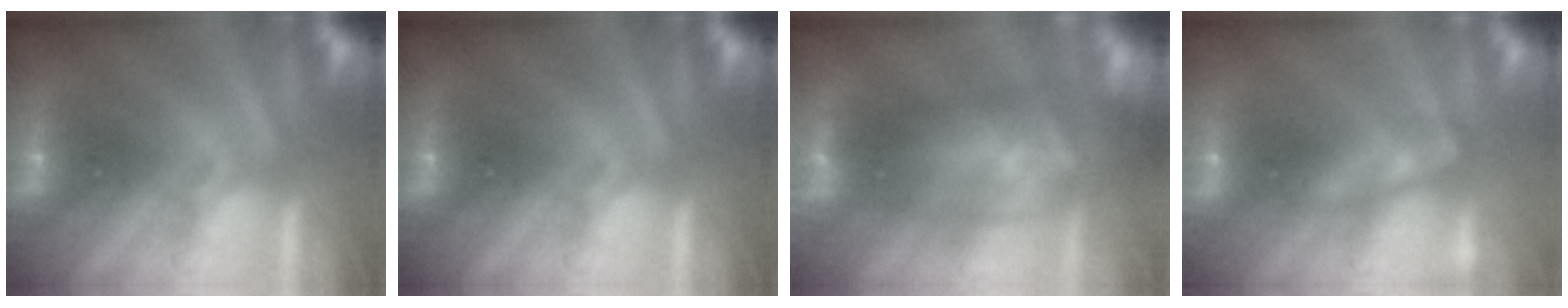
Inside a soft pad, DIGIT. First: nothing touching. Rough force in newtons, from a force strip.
{"total": 0.0}
{"total": 7.8}
{"total": 2.4}